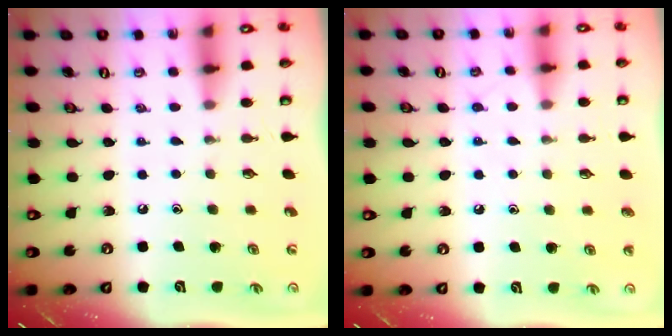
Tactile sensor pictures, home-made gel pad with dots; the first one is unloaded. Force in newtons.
{"total": 5.7, "press": 5.7, "slide": 0.6}